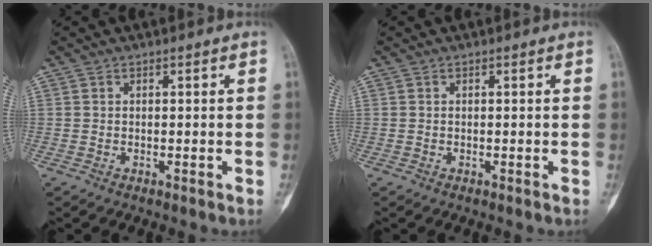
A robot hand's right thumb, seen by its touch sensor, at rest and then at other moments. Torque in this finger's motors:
{"motor_torque": [-0.39, 0.11, 0.02, 0.15, -0.02]}